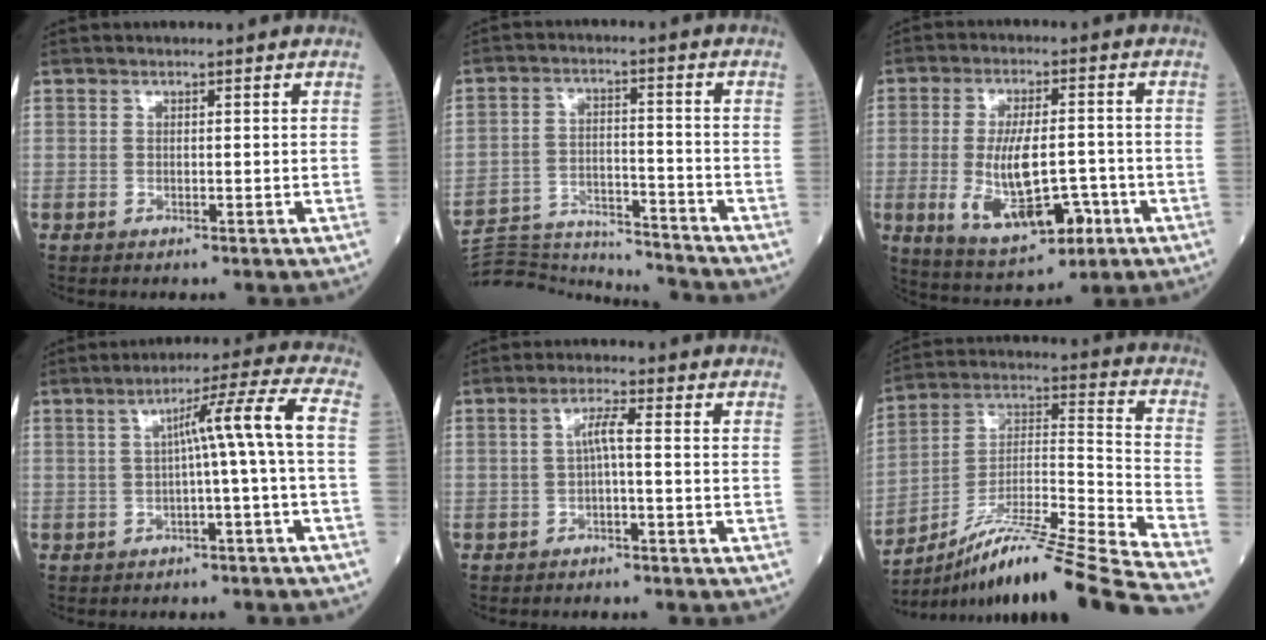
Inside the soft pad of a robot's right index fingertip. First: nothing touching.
{"total": 15.3, "force": [-15.2, 0.5, 1.9], "torque": [-0.034, 0.018, -0.233]}
{"total": 12.3, "force": [-3.2, 4.6, 10.9], "torque": [-0.205, -0.009, -0.041]}
{"total": 7.4, "force": [-0.3, -1.6, 7.3], "torque": [-0.113, 0.023, 0.000]}
{"total": 2.8, "force": [-0.2, 0.1, 2.8], "torque": [-0.057, 0.010, -0.003]}
{"total": 23.8, "force": [-19.3, -1.8, 13.8], "torque": [-0.194, -0.003, -0.329]}